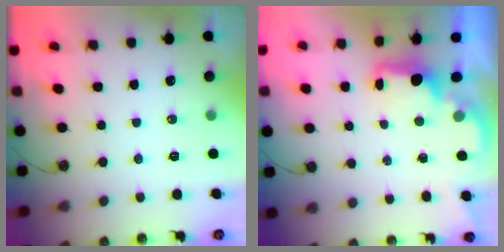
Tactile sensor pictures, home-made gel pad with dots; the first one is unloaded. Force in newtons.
{"total": 2.2, "press": 2.1, "slide": 0.8}